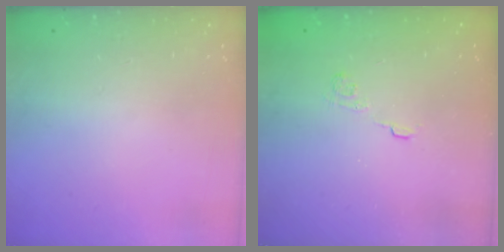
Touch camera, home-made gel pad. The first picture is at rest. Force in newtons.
{"total": 2.9, "press": 2.5, "slide": 1.4}